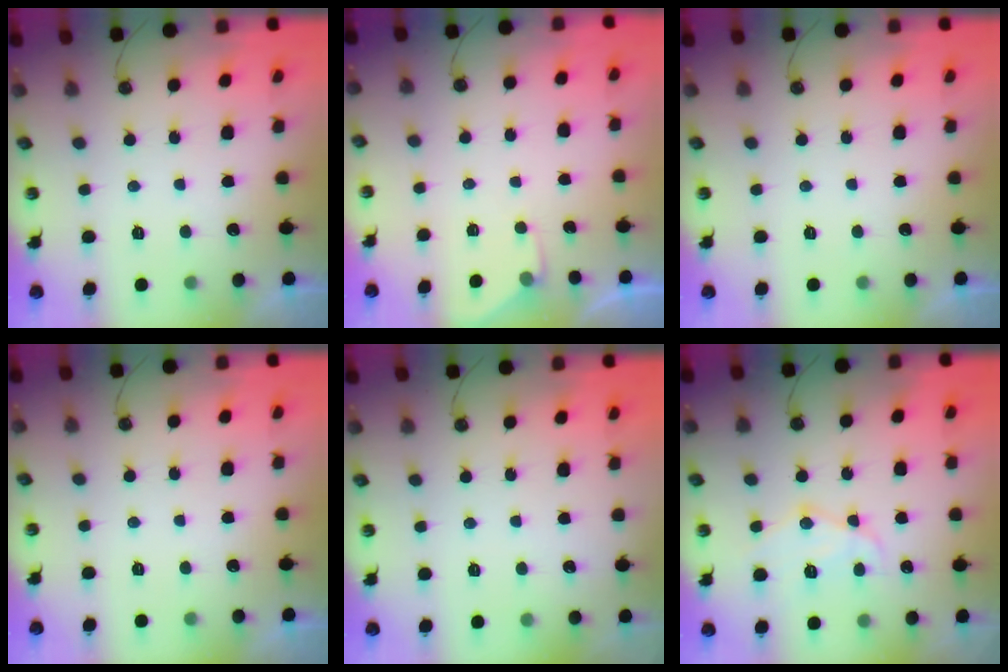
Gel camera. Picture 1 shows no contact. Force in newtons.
{"total": 1.9, "press": 1.9, "slide": 0.3}
{"total": 0.0}
{"total": 0.0}
{"total": 2.5, "press": 2.5, "slide": 0.3}
{"total": 12.0, "press": 11.9, "slide": 1.3}